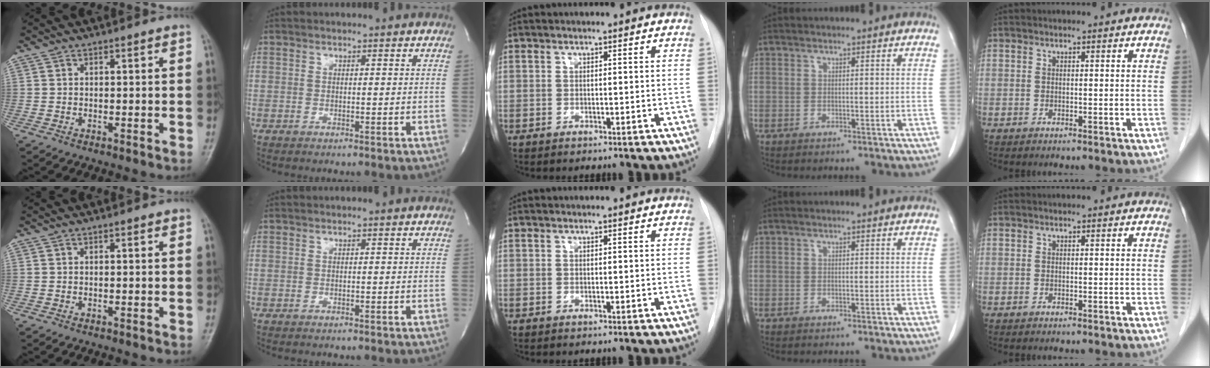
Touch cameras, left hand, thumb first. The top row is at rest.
{}